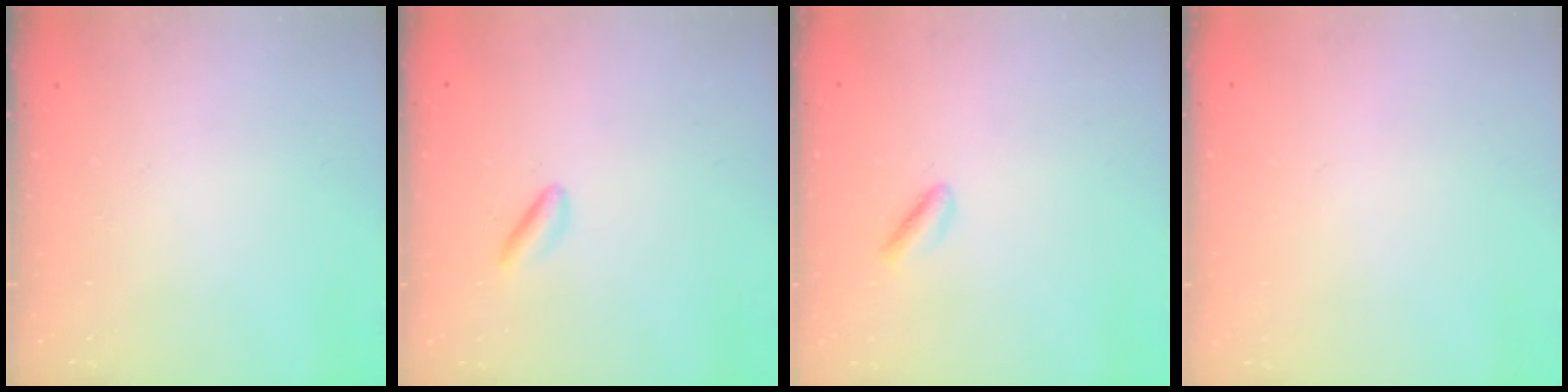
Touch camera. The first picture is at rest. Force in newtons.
{"total": 2.9, "press": 2.8, "slide": 0.9}
{"total": 1.6, "press": 1.5, "slide": 0.5}
{"total": 2.2, "press": 2.2, "slide": 0.1}